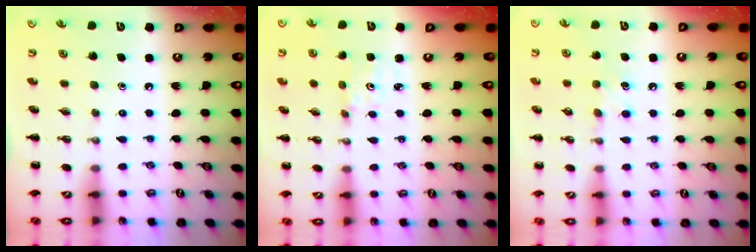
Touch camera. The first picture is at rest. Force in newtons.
{"total": 1.8, "press": 1.7, "slide": 0.6}
{"total": 6.6, "press": 6.3, "slide": 1.7}